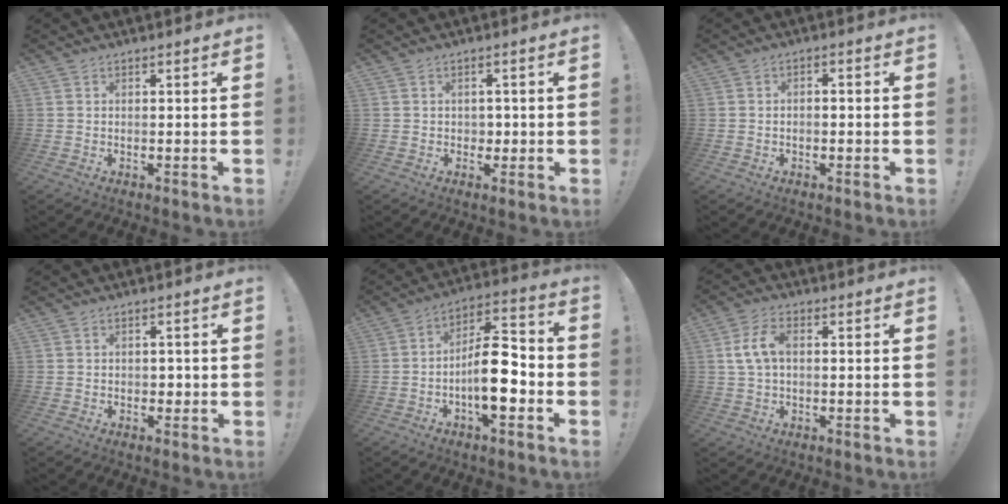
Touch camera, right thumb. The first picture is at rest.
{"total": 2.4, "force": [0.0, 2.3, 0.5], "torque": [-0.006, 0.001, -0.001]}
{"total": 1.7, "force": [-1.3, 0.7, 0.9], "torque": [-0.014, 0.007, -0.023]}
{"total": 1.8, "force": [-0.5, 1.6, 0.7], "torque": [-0.004, 0.001, -0.011]}
{"total": 15.4, "force": [-4.1, 6.0, 13.6], "torque": [-0.221, 0.015, -0.067]}
{"total": 7.6, "force": [0.9, 4.5, 6.0], "torque": [-0.117, 0.008, 0.018]}